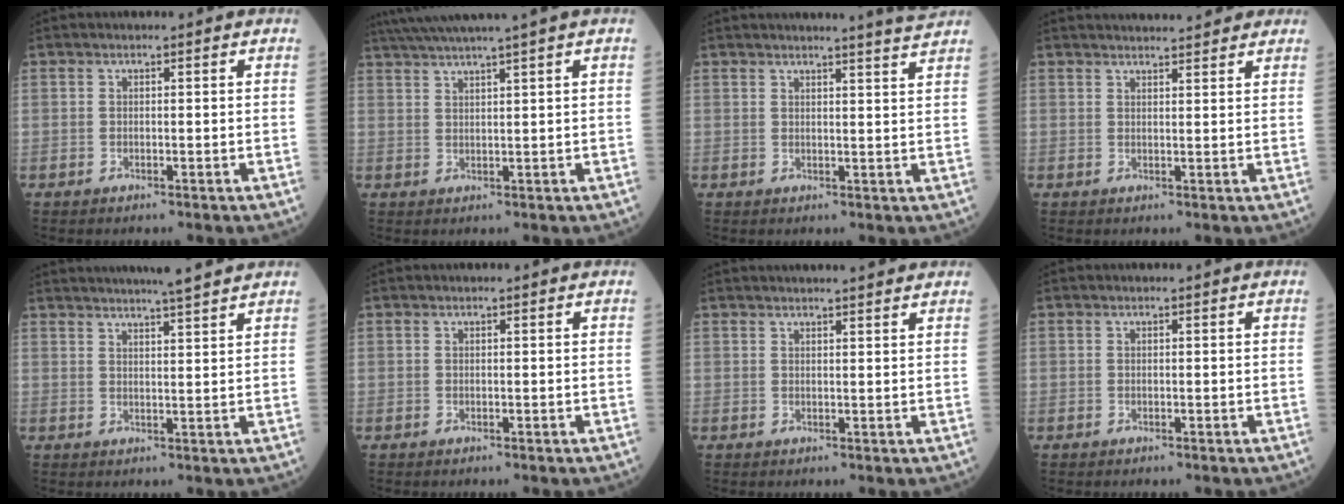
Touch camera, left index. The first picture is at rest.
{"total": 7.7, "force": [6.2, -1.9, 4.2], "torque": [-0.065, 0.022, 0.101]}
{"total": 4.4, "force": [4.1, -1.3, 1.1], "torque": [-0.018, -0.011, 0.041]}
{"total": 10.2, "force": [9.4, 1.5, 3.8], "torque": [-0.049, 0.027, 0.113]}
{"total": 9.6, "force": [8.6, -0.4, 4.2], "torque": [-0.067, 0.010, 0.113]}
{"total": 0.0}
{"total": 6.7, "force": [6.1, 0.4, 2.8], "torque": [-0.039, 0.019, 0.070]}
{"total": 0.0}